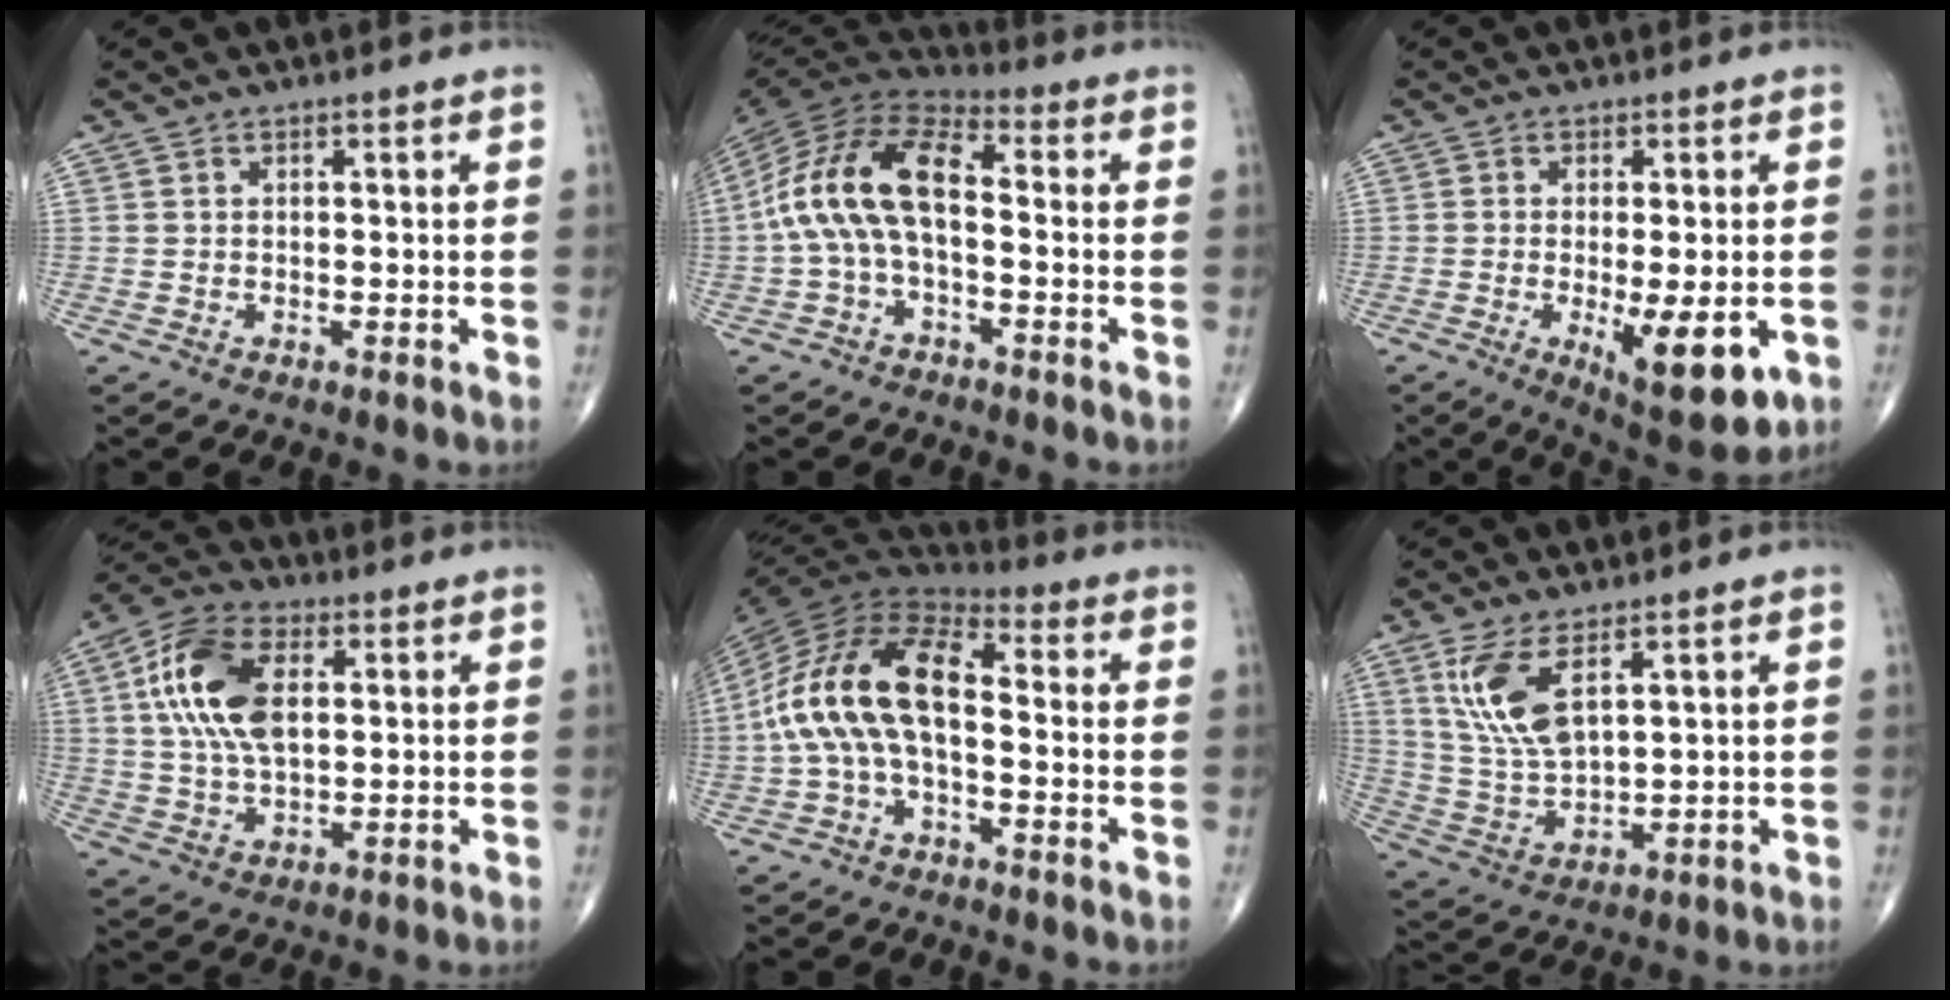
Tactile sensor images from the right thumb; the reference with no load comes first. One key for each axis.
{"total": 14.8, "fx": -0.8, "fy": 7.5, "fz": 12.7, "tx": -0.244, "ty": 0.041, "tz": -0.029}
{"total": 11.8, "fx": -3.3, "fy": 3.8, "fz": 10.6, "tx": -0.153, "ty": -0.020, "tz": -0.038}
{"total": 14.1, "fx": 3.0, "fy": 7.7, "fz": 11.4, "tx": -0.224, "ty": 0.008, "tz": 0.053}
{"total": 16.5, "fx": -1.2, "fy": 8.3, "fz": 14.2, "tx": -0.269, "ty": 0.041, "tz": -0.034}
{"total": 10.1, "fx": 4.8, "fy": 3.8, "fz": 8.0, "tx": -0.168, "ty": -0.022, "tz": 0.109}